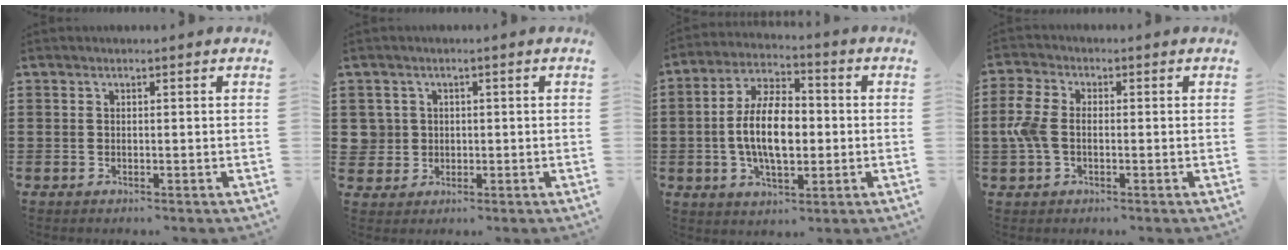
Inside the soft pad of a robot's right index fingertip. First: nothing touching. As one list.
[{"total": 2.8, "force": [0.1, 2.8, 0.3], "torque": [-0.027, 0.007, -0.004]}, {"total": 10.2, "force": [-0.8, 5.0, 8.8], "torque": [-0.182, 0.002, -0.024]}, {"total": 5.1, "force": [-0.4, 3.2, 4.0], "torque": [-0.113, -0.004, -0.019]}]